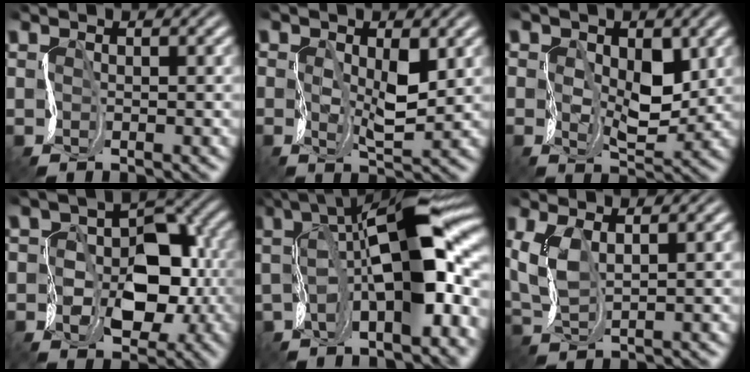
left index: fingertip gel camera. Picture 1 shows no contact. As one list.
[{"total": 2.0, "force": [0.1, 0.9, 1.8], "torque": [-0.057, -0.007, 0.011]}, {"total": 3.5, "force": [0.2, 2.4, 2.5], "torque": [-0.063, -0.013, 0.015]}, {"total": 7.0, "force": [-1.2, 5.0, 4.8], "torque": [-0.078, -0.003, -0.012]}, {"total": 13.1, "force": [1.0, 4.1, 12.5], "torque": [-0.205, 0.015, 0.017]}, {"total": 2.8, "force": [1.0, 1.0, 2.4], "torque": [-0.088, -0.002, 0.027]}]